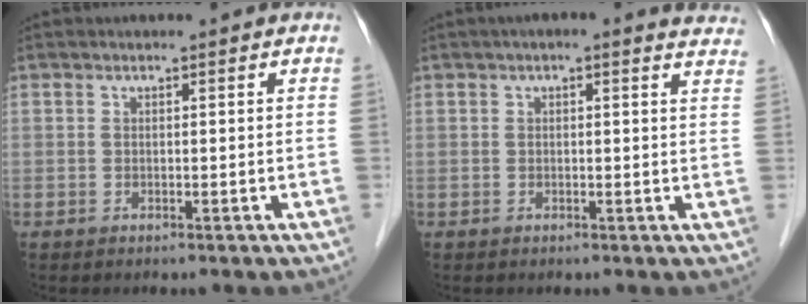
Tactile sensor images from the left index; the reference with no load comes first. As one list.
[{"total": 7.8, "force": [6.5, 1.8, 4.0], "torque": [-0.038, 0.007, 0.056]}]